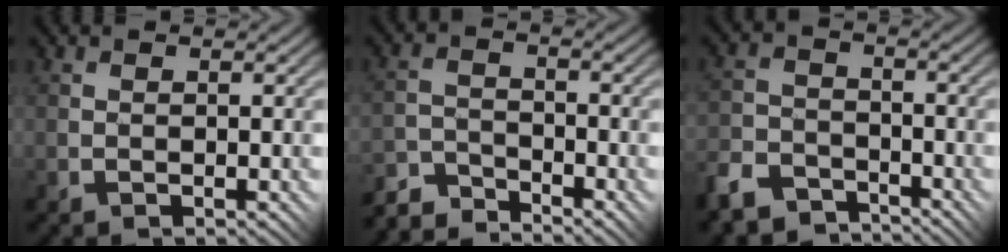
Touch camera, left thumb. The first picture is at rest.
{"total": 4.9, "force": [-4.7, 1.0, 0.7], "torque": [-0.014, 0.005, -0.102]}
{"total": 6.9, "force": [-5.7, 3.3, 2.1], "torque": [-0.048, -0.006, -0.121]}